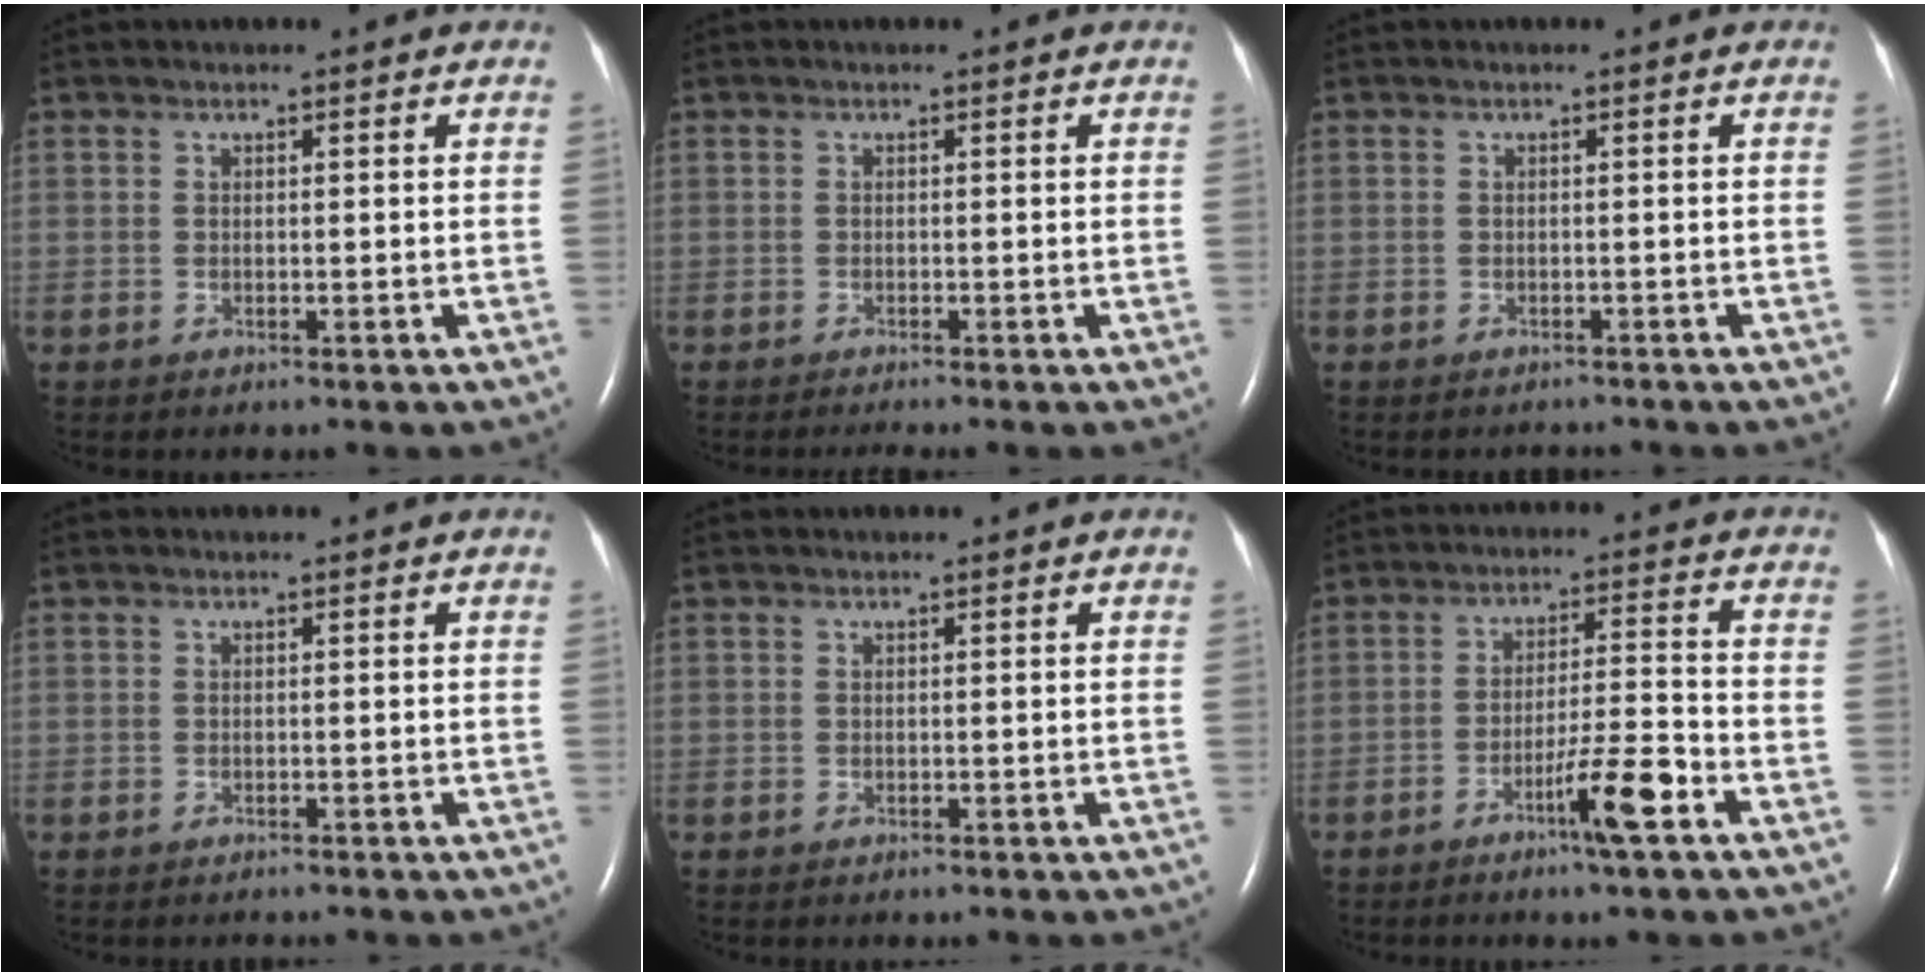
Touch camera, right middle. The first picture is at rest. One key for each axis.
{"total": 1.3, "fx": -1.1, "fy": -0.4, "fz": 0.5, "tx": -0.009, "ty": 0.000, "tz": -0.018}
{"total": 1.3, "fx": -1.2, "fy": 0.4, "fz": 0.0, "tx": -0.001, "ty": -0.002, "tz": -0.015}
{"total": 0.6, "fx": -0.6, "fy": 0.1, "fz": 0.0, "tx": -0.005, "ty": -0.002, "tz": -0.009}
{"total": 0.0}
{"total": 7.3, "fx": -4.2, "fy": -0.3, "fz": 6.0, "tx": -0.100, "ty": -0.003, "tz": -0.074}